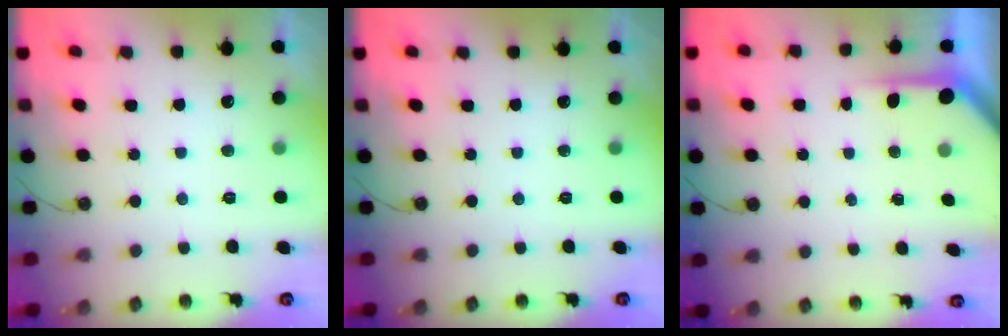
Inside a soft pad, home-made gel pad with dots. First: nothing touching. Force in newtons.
{"total": 0.0}
{"total": 3.5, "press": 3.5, "slide": 0.4}